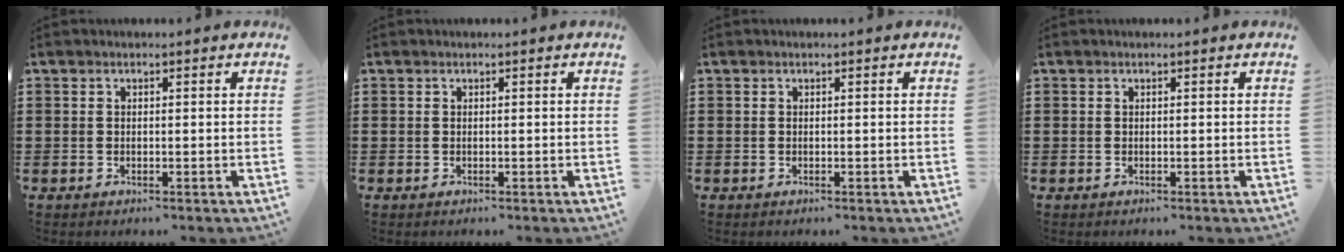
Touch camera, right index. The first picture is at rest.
{"total": 0.0}
{"total": 0.0}
{"total": 0.0}